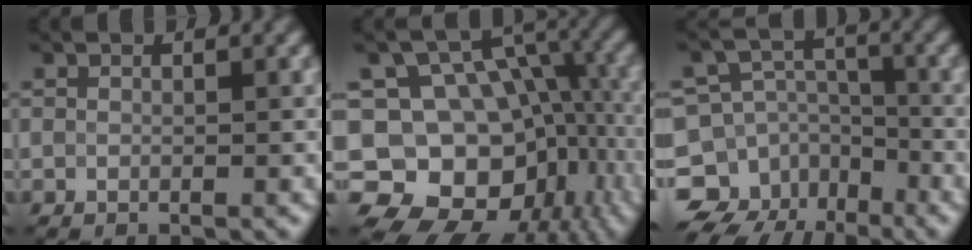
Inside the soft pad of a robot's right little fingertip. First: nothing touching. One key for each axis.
{"total": 12.6, "fx": -4.1, "fy": 9.9, "fz": 6.8, "tx": -0.092, "ty": -0.005, "tz": -0.058}
{"total": 9.0, "fx": -5.9, "fy": 6.7, "fz": 0.9, "tx": -0.026, "ty": 0.006, "tz": -0.106}